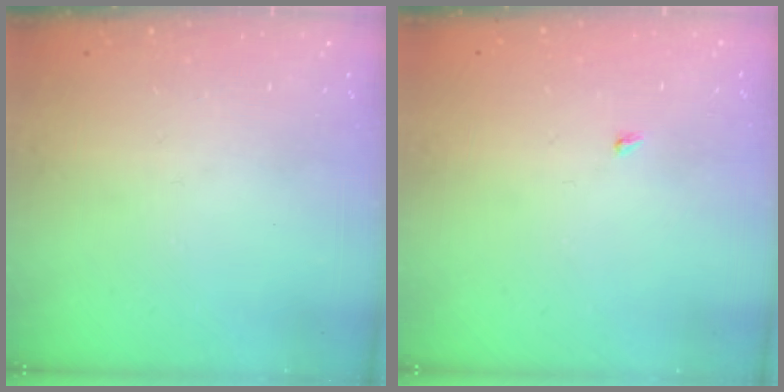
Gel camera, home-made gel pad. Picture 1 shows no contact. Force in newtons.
{"total": 1.9, "press": 1.9, "slide": 0.3}